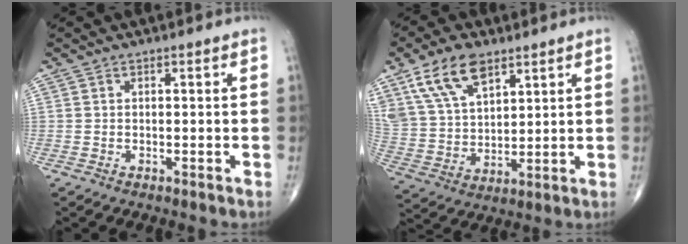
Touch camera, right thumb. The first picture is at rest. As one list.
[{"total": 13.4, "force": [8.0, 6.9, 8.2], "torque": [-0.140, -0.023, 0.162]}]